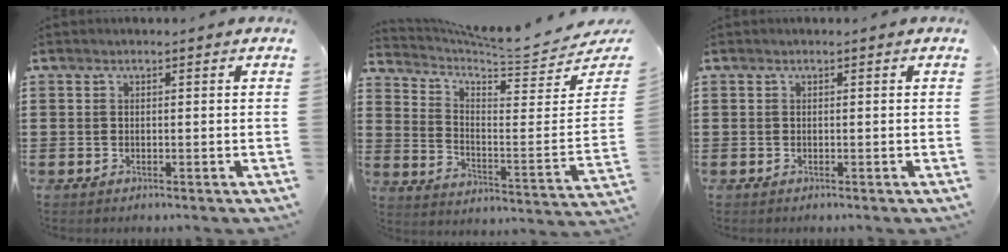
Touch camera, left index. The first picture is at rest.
{"total": 5.7, "force": [5.1, 0.3, 2.5], "torque": [-0.060, -0.061, 0.079]}
{"total": 0.0}